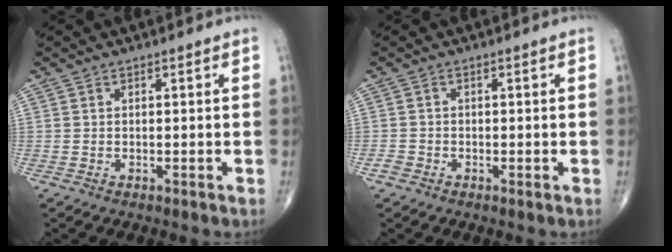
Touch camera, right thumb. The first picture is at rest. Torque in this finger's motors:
{"motor_torque": [-0.11, 0.69, -0.27, -0.08, 0.01]}